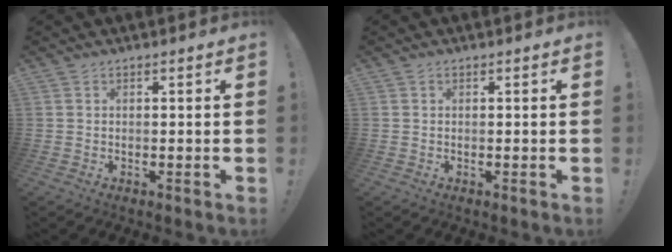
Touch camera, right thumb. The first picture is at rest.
{"total": 0.0}